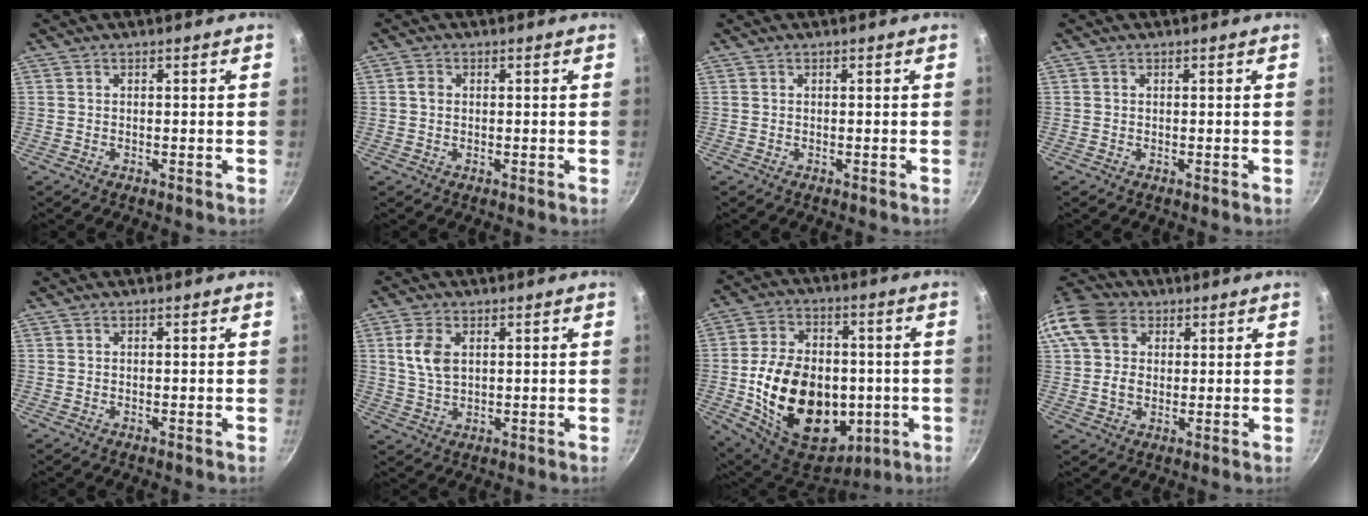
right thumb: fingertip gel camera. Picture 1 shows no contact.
{"total": 1.8, "force": [0.2, 1.5, 1.0], "torque": [-0.014, 0.004, 0.000]}
{"total": 0.0}
{"total": 0.0}
{"total": 0.0}
{"total": 6.3, "force": [1.7, 3.9, 4.6], "torque": [-0.086, -0.004, 0.034]}
{"total": 25.8, "force": [-3.2, 17.8, 18.3], "torque": [-0.290, 0.013, -0.035]}
{"total": 13.8, "force": [3.9, 10.9, 7.6], "torque": [-0.148, 0.017, 0.061]}